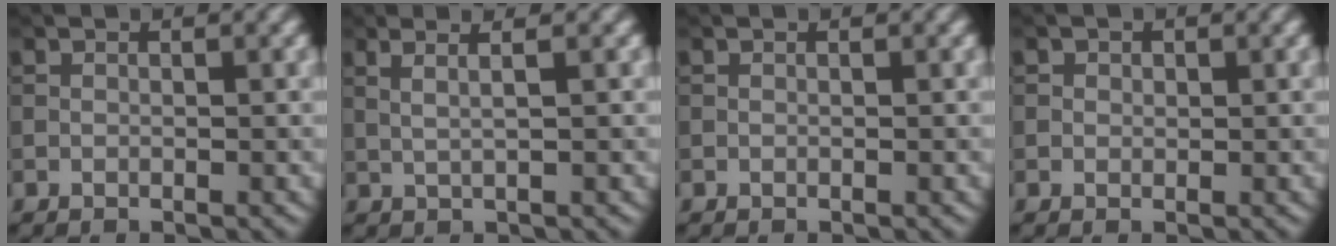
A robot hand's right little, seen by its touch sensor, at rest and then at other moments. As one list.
[{"total": 3.1, "force": [1.5, 1.2, 2.5], "torque": [-0.027, 0.010, 0.000]}, {"total": 0.0}, {"total": 0.7, "force": [0.2, 0.6, 0.2], "torque": [-0.002, -0.002, 0.001]}]